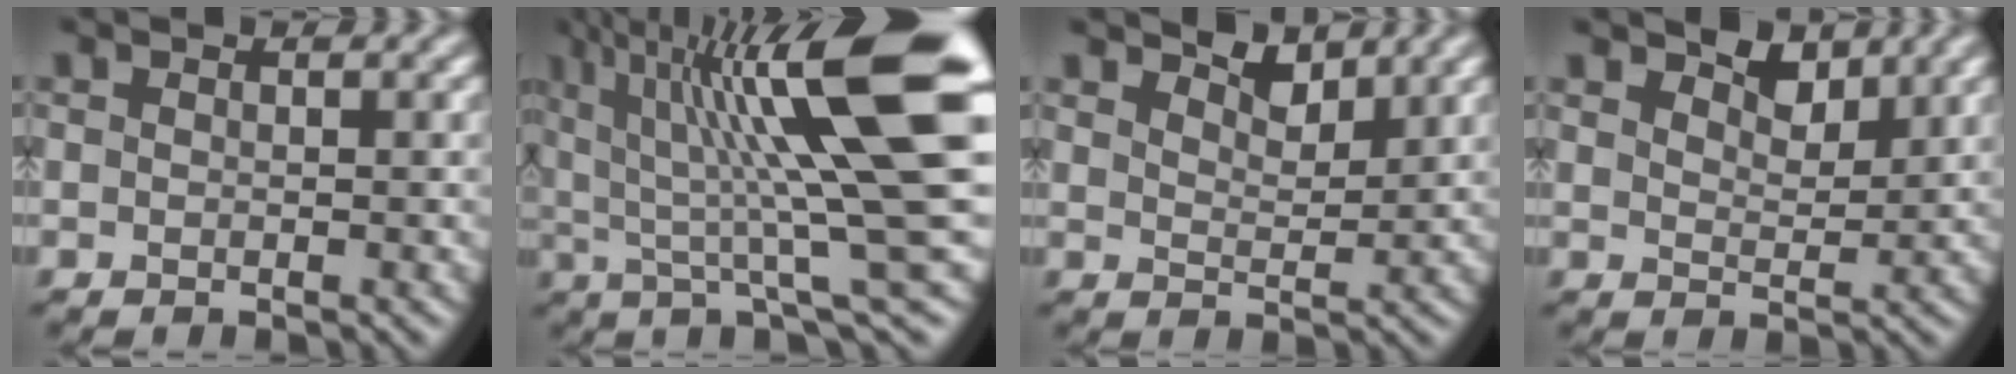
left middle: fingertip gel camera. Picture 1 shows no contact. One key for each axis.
{"total": 15.0, "fx": 4.8, "fy": 2.4, "fz": 14.0, "tx": -0.208, "ty": 0.016, "tz": 0.080}
{"total": 2.5, "fx": 2.4, "fy": 0.4, "fz": 0.6, "tx": -0.009, "ty": 0.002, "tz": 0.040}
{"total": 2.9, "fx": 2.6, "fy": 1.0, "fz": 1.0, "tx": -0.014, "ty": 0.006, "tz": 0.035}